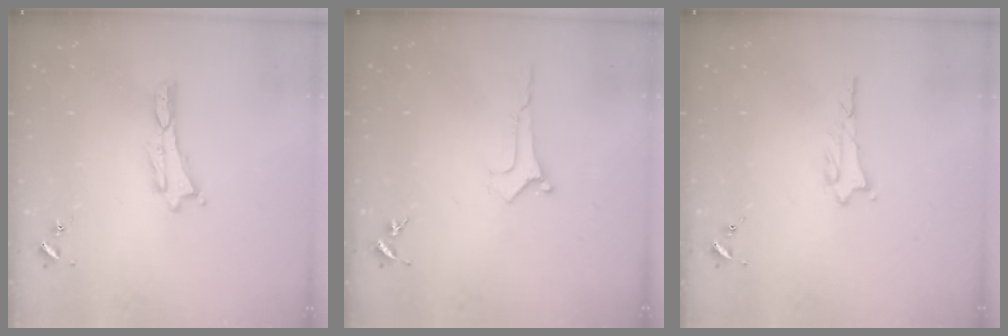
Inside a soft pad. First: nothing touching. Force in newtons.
{"total": 0.0}
{"total": 1.0, "press": 1.0, "slide": 0.1}